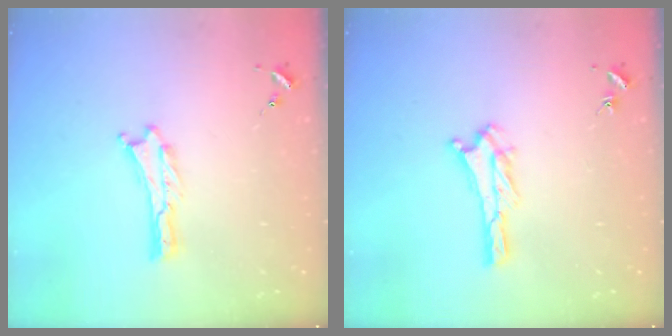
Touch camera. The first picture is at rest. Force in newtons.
{"total": 3.2, "press": 3.1, "slide": 0.3}